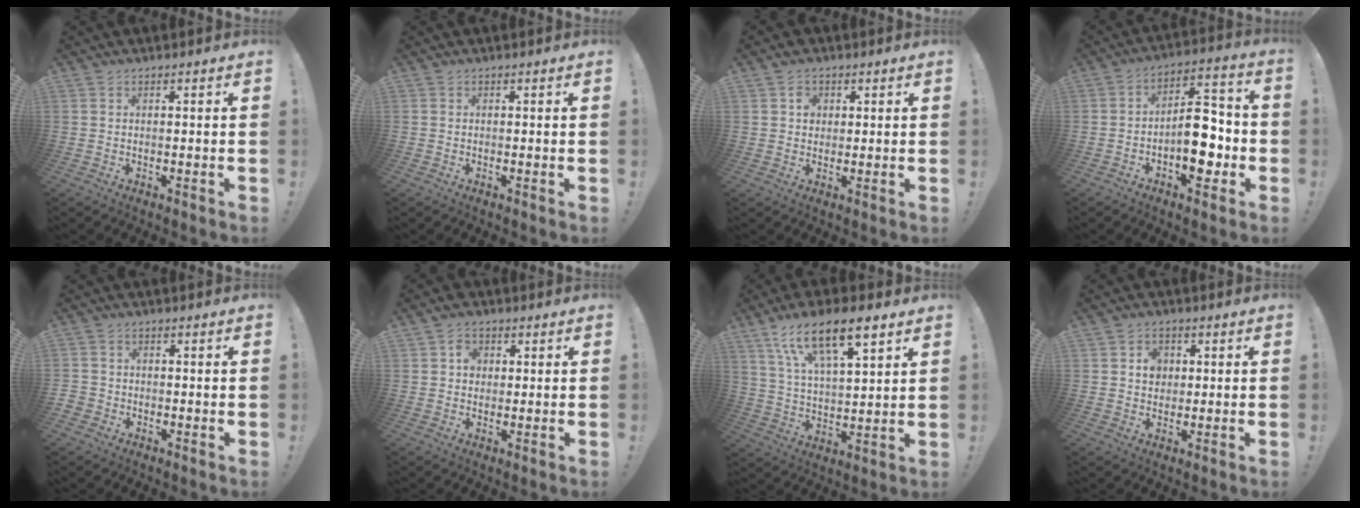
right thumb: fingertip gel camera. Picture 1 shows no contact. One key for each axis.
{"total": 0.0}
{"total": 3.8, "fx": 1.2, "fy": 3.3, "fz": 1.4, "tx": -0.001, "ty": -0.006, "tz": 0.016}
{"total": 14.1, "fx": -4.1, "fy": 7.6, "fz": 11.1, "tx": -0.155, "ty": 0.031, "tz": -0.065}
{"total": 2.4, "fx": -1.3, "fy": 1.7, "fz": 0.9, "tx": -0.019, "ty": 0.003, "tz": -0.026}
{"total": 4.3, "fx": 1.1, "fy": 3.7, "fz": 1.8, "tx": -0.010, "ty": -0.001, "tz": 0.014}
{"total": 16.0, "fx": 9.9, "fy": 6.0, "fz": 11.0, "tx": -0.178, "ty": -0.046, "tz": 0.168}
{"total": 5.8, "fx": 1.2, "fy": 5.2, "fz": 2.3, "tx": -0.024, "ty": -0.002, "tz": 0.019}